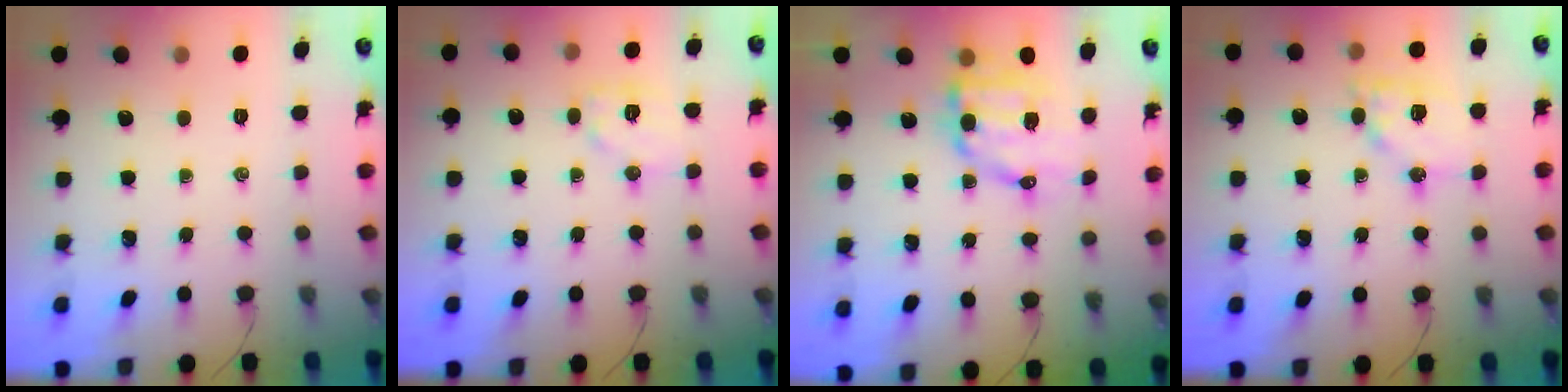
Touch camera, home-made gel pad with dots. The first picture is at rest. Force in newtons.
{"total": 7.7, "press": 7.7, "slide": 0.2}
{"total": 10.3, "press": 10.1, "slide": 2.0}
{"total": 13.6, "press": 13.5, "slide": 2.0}